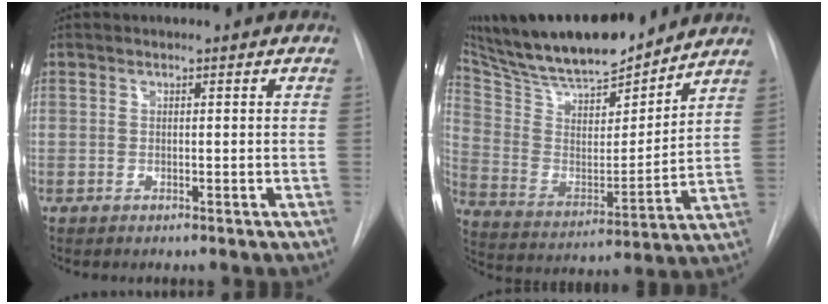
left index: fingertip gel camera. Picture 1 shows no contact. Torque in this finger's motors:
{"motor_torque": [0.13, -0.75, 0.32, 0.08]}